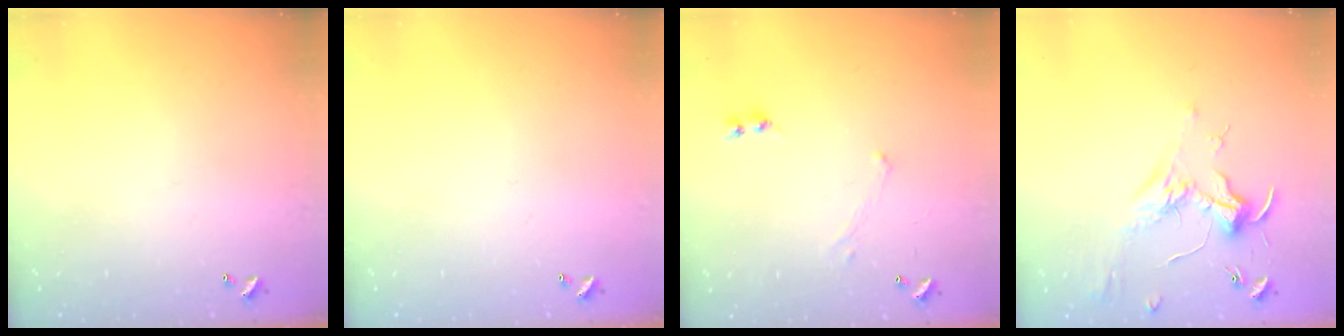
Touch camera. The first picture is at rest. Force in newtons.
{"total": 0.0}
{"total": 0.7, "press": 0.7, "slide": 0.3}
{"total": 1.7, "press": 1.5, "slide": 0.8}